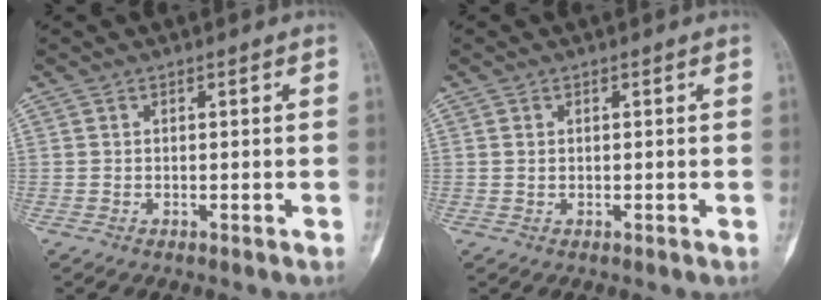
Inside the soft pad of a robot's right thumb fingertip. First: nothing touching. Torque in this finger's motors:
{"motor_torque": [-0.37, 0.19, 0.38, -0.04, -0.03]}